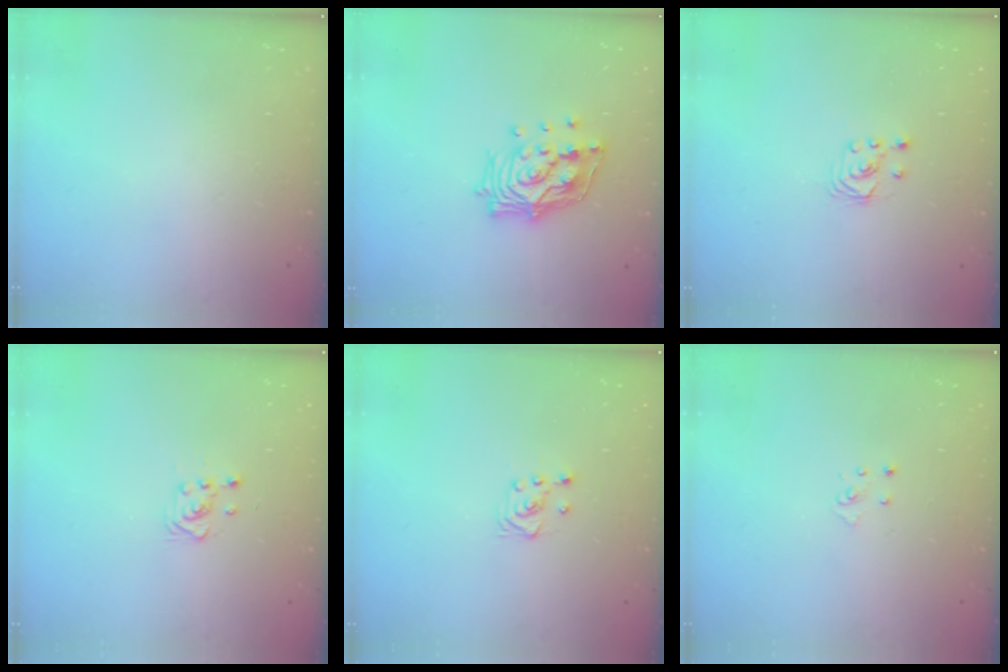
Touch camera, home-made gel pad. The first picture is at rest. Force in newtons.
{"total": 14.8, "press": 14.7, "slide": 2.0}
{"total": 1.8, "press": 1.8, "slide": 0.2}
{"total": 3.7, "press": 3.6, "slide": 0.5}
{"total": 3.4, "press": 3.3, "slide": 0.8}
{"total": 2.8, "press": 2.8, "slide": 0.3}